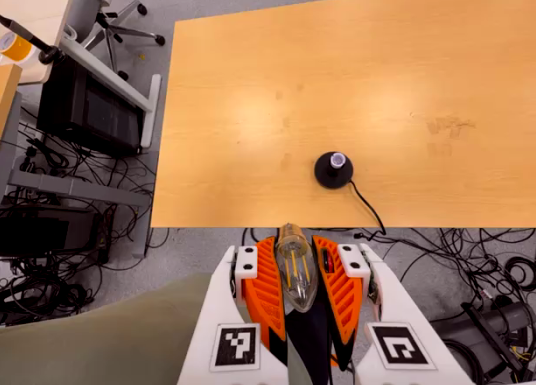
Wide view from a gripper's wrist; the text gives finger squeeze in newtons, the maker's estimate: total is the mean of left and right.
{"total": 19.9, "left": 21.1, "right": 18.7}